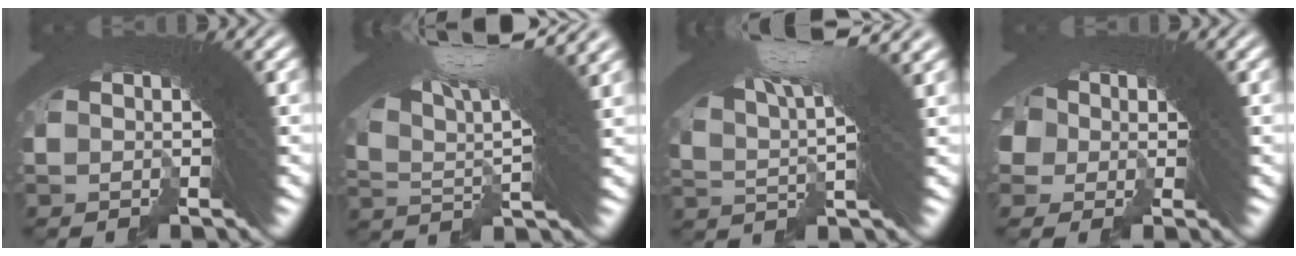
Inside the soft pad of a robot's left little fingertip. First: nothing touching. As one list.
[{"total": 10.0, "force": [4.9, 2.9, 8.3], "torque": [-0.120, 0.019, 0.072]}, {"total": 7.9, "force": [4.1, 2.0, 6.5], "torque": [-0.093, 0.018, 0.061]}, {"total": 3.8, "force": [-0.6, 3.4, 1.6], "torque": [-0.046, -0.017, -0.002]}]